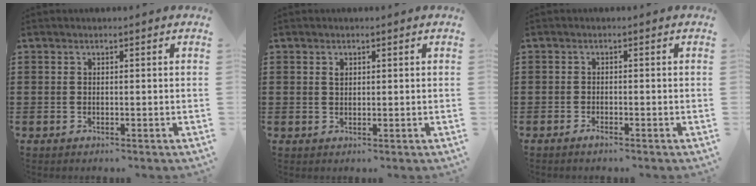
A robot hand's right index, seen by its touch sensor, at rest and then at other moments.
{"total": 1.0, "force": [0.5, 0.6, 0.6], "torque": [-0.014, 0.003, 0.009]}
{"total": 1.0, "force": [-0.9, 0.0, 0.5], "torque": [-0.012, -0.008, -0.015]}